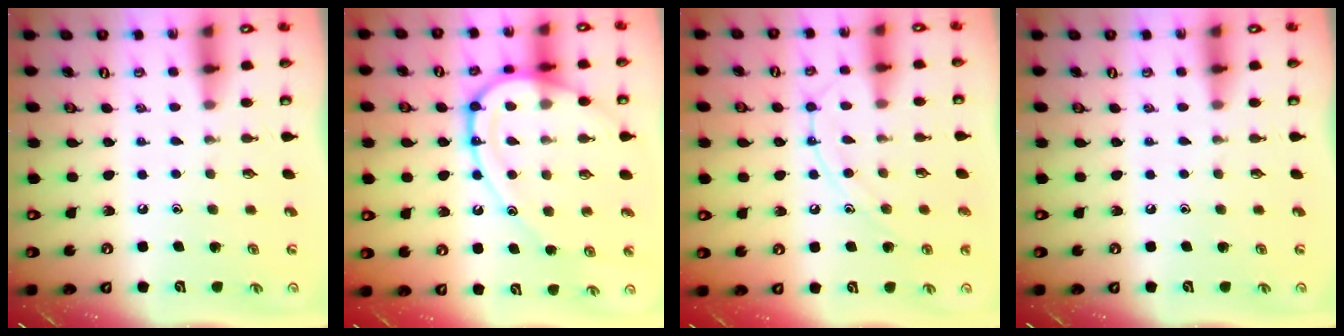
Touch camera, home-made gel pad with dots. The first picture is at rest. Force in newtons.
{"total": 15.0, "press": 14.9, "slide": 1.7}
{"total": 9.9, "press": 9.9, "slide": 0.4}
{"total": 0.0}